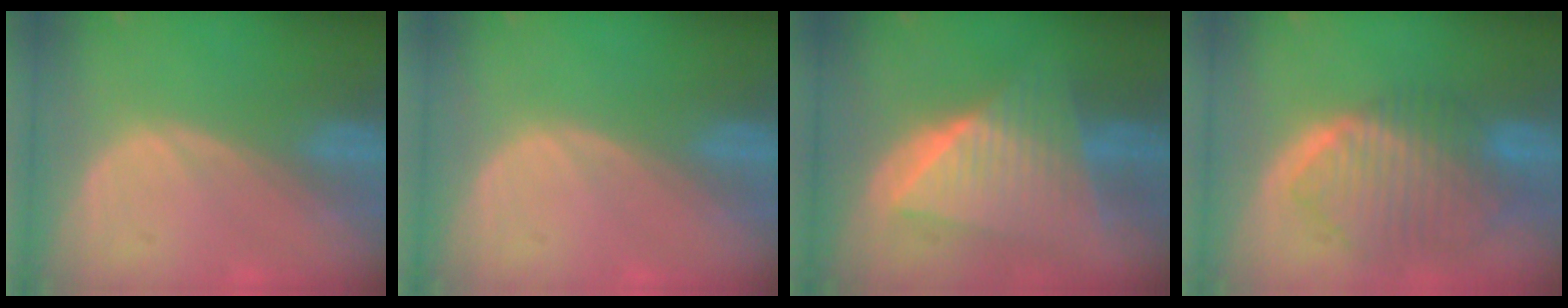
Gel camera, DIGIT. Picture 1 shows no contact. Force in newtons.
{"total": 0.0}
{"total": 10.0, "press": 9.9, "slide": 0.7}
{"total": 9.9, "press": 8.5, "slide": 5.1}